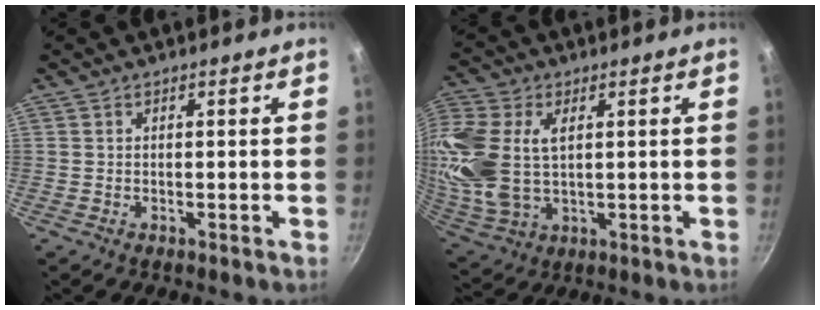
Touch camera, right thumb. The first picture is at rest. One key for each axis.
{"total": 16.6, "fx": 3.1, "fy": 10.5, "fz": 12.5, "tx": -0.279, "ty": -0.008, "tz": 0.067}